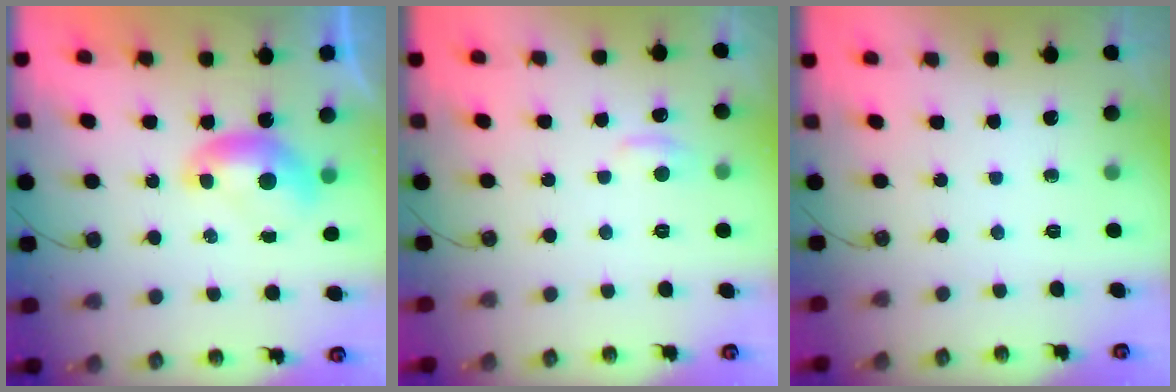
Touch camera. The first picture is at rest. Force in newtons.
{"total": 0.8, "press": 0.1, "slide": 0.8}
{"total": 0.0}